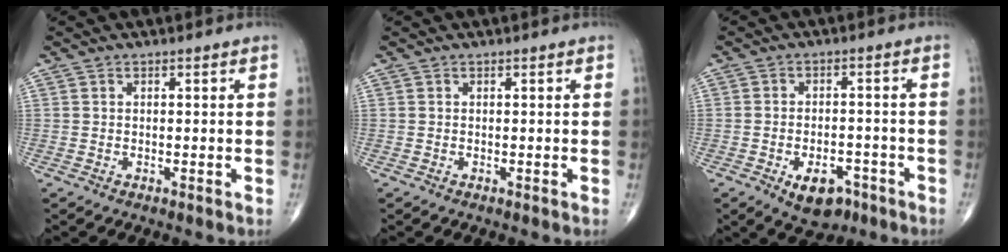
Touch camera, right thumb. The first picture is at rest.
{"total": 0.0}
{"total": 7.8, "force": [-4.2, 4.5, 4.8], "torque": [-0.057, 0.021, -0.057]}